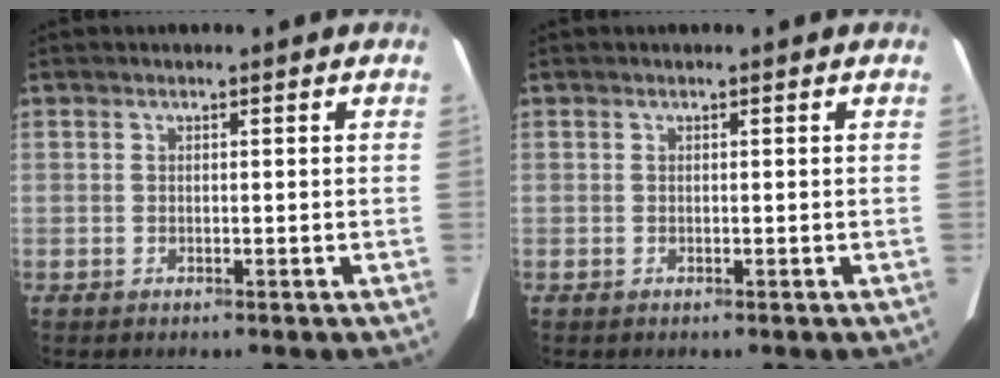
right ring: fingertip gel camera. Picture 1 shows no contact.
{"total": 0.0}